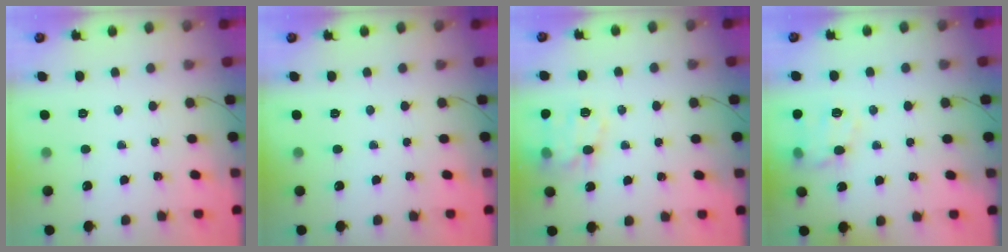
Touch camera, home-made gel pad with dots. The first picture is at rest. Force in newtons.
{"total": 0.0}
{"total": 13.9, "press": 13.8, "slide": 1.4}
{"total": 10.1, "press": 10.1, "slide": 0.8}